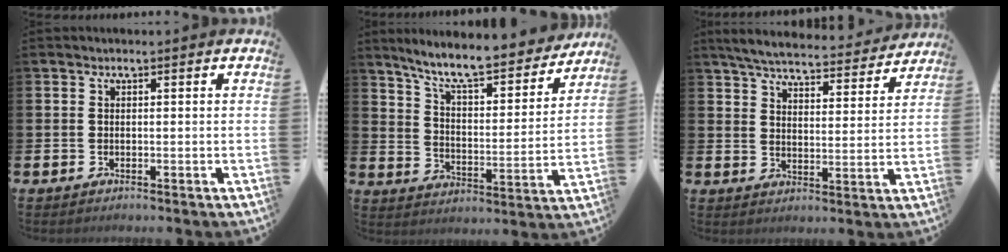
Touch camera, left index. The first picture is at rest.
{"total": 9.5, "force": [8.6, 1.5, 3.7], "torque": [-0.097, -0.063, 0.143]}
{"total": 5.9, "force": [5.7, 0.7, 1.5], "torque": [-0.049, -0.040, 0.096]}